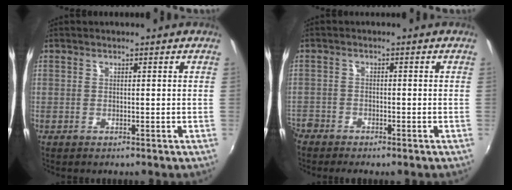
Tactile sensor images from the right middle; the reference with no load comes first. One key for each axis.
{"total": 4.3, "fx": -3.7, "fy": 2.0, "fz": 1.0, "tx": -0.041, "ty": -0.015, "tz": -0.075}